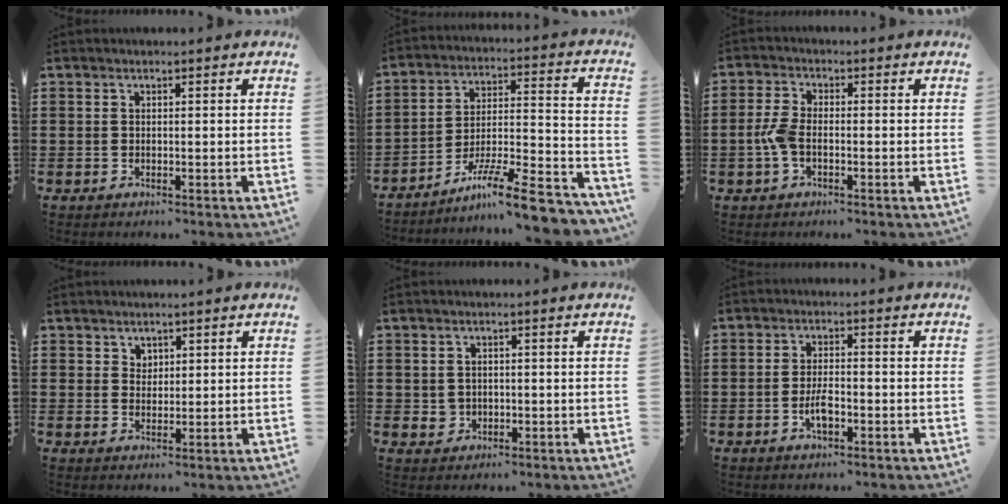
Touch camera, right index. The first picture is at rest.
{"total": 11.4, "force": [-8.8, 1.0, 7.2], "torque": [-0.106, 0.016, -0.166]}
{"total": 3.9, "force": [-1.0, 1.9, 3.3], "torque": [-0.087, -0.004, -0.026]}
{"total": 2.0, "force": [1.5, 1.3, 0.1], "torque": [-0.006, 0.006, 0.030]}
{"total": 1.5, "force": [-0.1, 1.4, 0.4], "torque": [-0.011, 0.008, -0.004]}
{"total": 3.6, "force": [-1.3, 1.3, 3.1], "torque": [-0.067, 0.000, -0.027]}